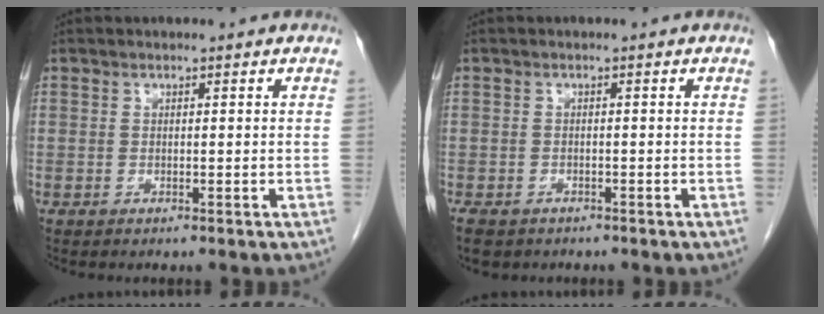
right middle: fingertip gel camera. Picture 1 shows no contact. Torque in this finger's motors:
{"motor_torque": [0.34, -0.17, 0.14, 0.04]}